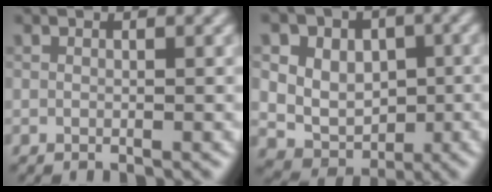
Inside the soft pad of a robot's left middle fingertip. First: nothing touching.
{"total": 10.2, "force": [3.7, 8.2, 4.8], "torque": [-0.089, 0.015, 0.058]}